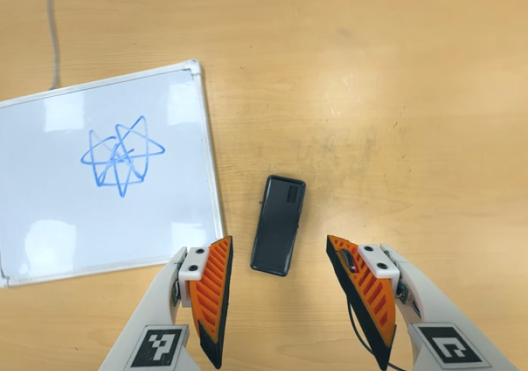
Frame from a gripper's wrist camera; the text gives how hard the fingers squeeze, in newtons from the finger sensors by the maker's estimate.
{"total": 0.0}